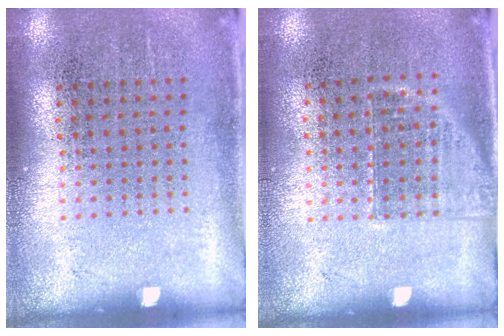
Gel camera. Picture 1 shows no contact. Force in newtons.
{"total": 1.2, "press": 1.0, "slide": 0.7}